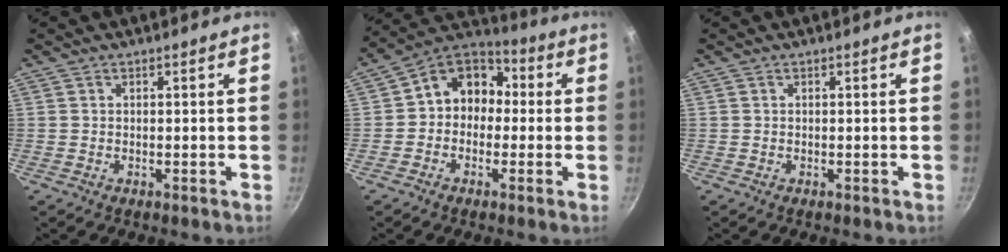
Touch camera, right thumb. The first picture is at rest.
{"total": 10.7, "force": [-0.1, 8.9, 5.9], "torque": [-0.047, 0.042, -0.030]}
{"total": 0.0}